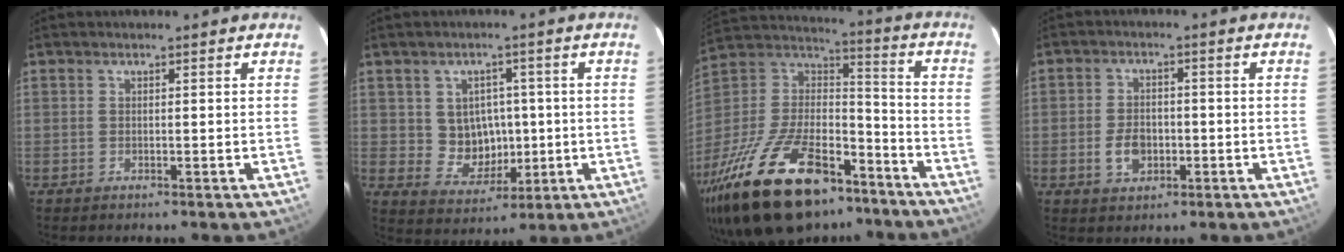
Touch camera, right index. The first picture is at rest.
{"total": 7.3, "force": [0.3, 6.9, 2.5], "torque": [-0.051, 0.009, 0.022]}
{"total": 33.6, "force": [-22.2, 15.2, 20.2], "torque": [-0.408, -0.012, -0.349]}
{"total": 5.1, "force": [-1.5, 3.5, 3.3], "torque": [-0.065, 0.007, -0.020]}